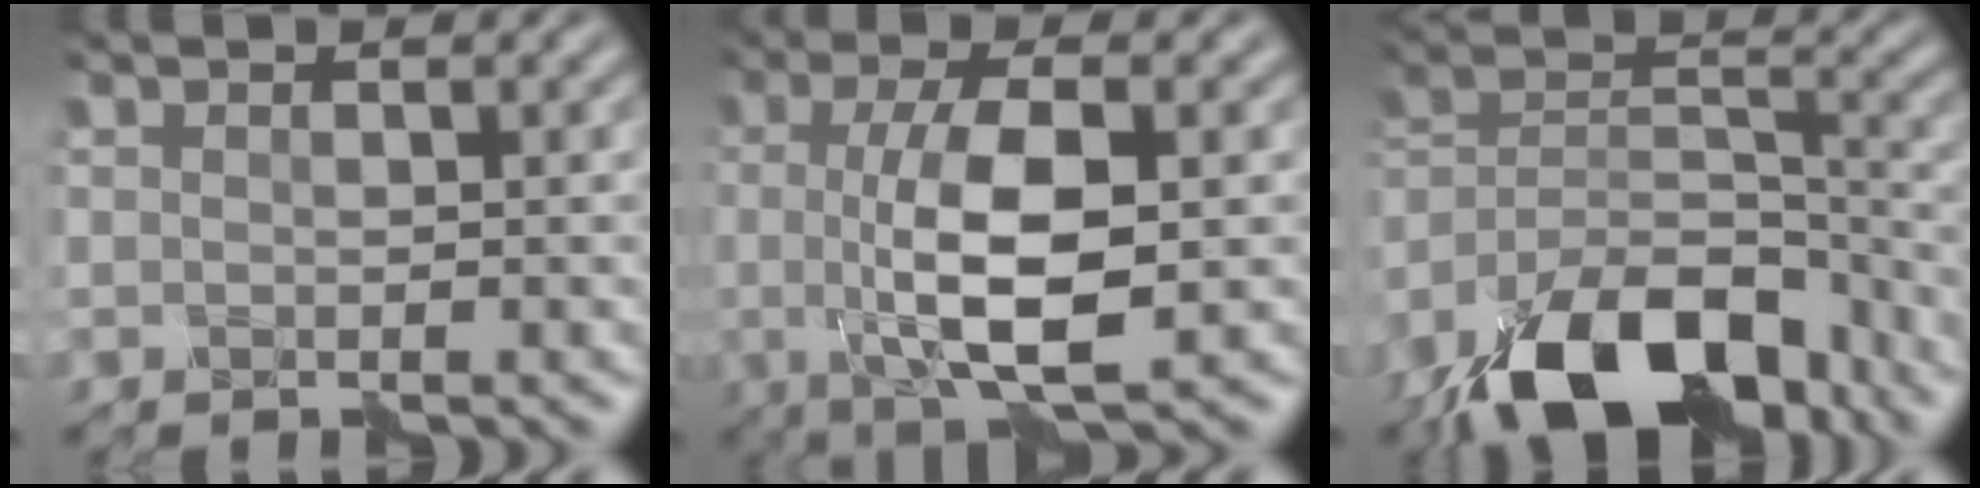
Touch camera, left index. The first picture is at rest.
{"total": 7.4, "force": [-1.0, 2.4, 7.0], "torque": [-0.123, -0.003, -0.019]}
{"total": 14.3, "force": [-10.9, 5.9, 7.1], "torque": [-0.137, 0.009, -0.195]}